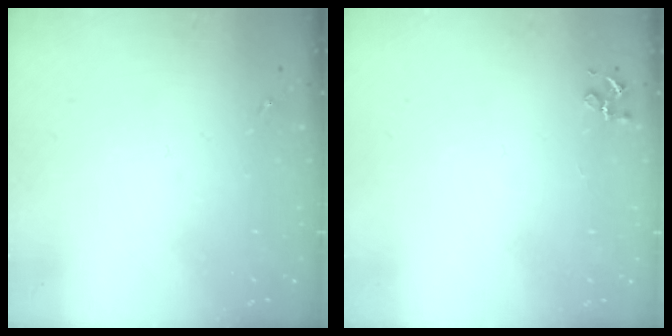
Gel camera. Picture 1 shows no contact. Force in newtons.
{"total": 3.9, "press": 3.9, "slide": 0.5}